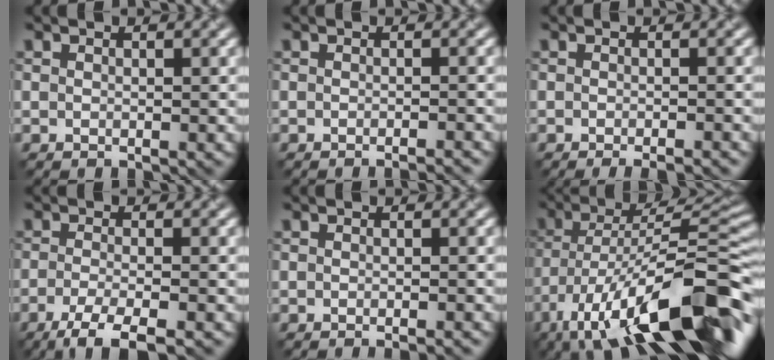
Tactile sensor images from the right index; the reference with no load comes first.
{"total": 1.8, "force": [-1.3, 0.3, 1.1], "torque": [-0.005, -0.001, -0.022]}
{"total": 2.7, "force": [-1.8, 0.6, 1.9], "torque": [-0.013, 0.002, -0.022]}
{"total": 4.5, "force": [-2.8, 1.0, 3.3], "torque": [-0.057, -0.008, -0.059]}
{"total": 1.3, "force": [-0.8, 0.3, 1.0], "torque": [-0.005, -0.004, -0.014]}
{"total": 16.7, "force": [-8.2, 5.4, 13.5], "torque": [-0.208, 0.015, -0.147]}